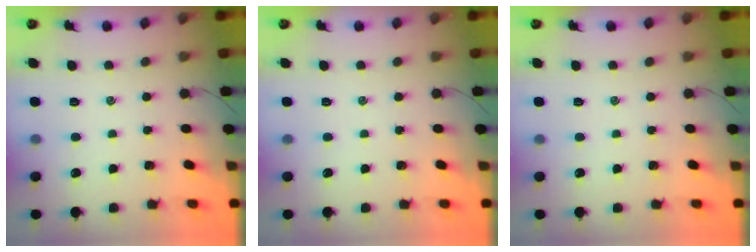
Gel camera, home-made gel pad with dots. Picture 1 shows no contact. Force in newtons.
{"total": 0.0}
{"total": 0.0}